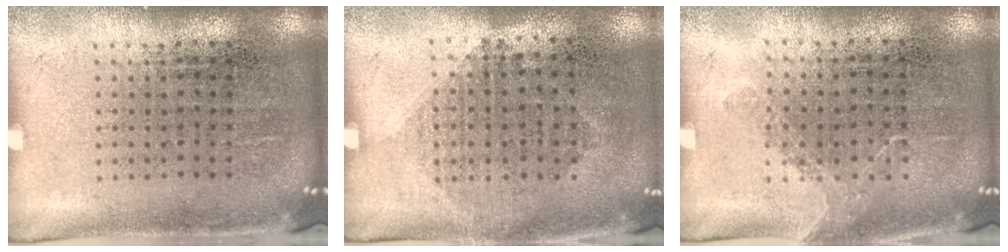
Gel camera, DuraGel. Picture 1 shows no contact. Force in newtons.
{"total": 1.0, "press": 0.9, "slide": 0.4}
{"total": 0.9, "press": 0.7, "slide": 0.6}